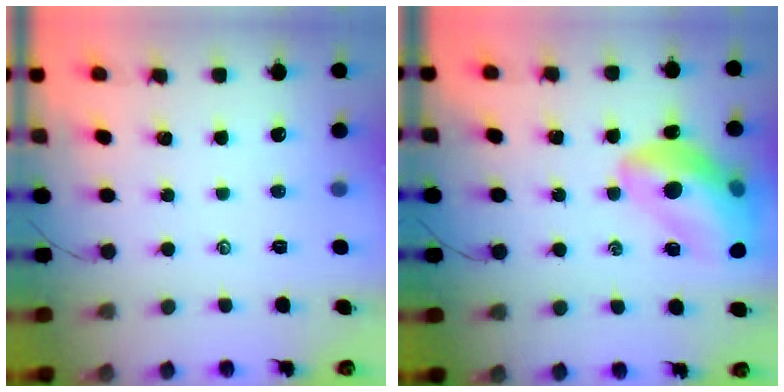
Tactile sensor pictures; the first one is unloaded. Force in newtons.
{"total": 19.5, "press": 19.2, "slide": 3.5}